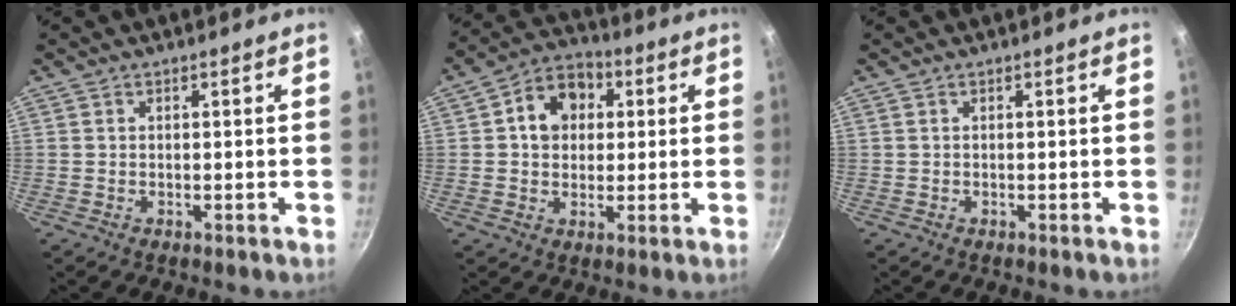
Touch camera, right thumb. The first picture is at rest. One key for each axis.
{"total": 10.1, "fx": 2.2, "fy": 8.2, "fz": 5.5, "tx": -0.052, "ty": 0.013, "tz": 0.020}
{"total": 0.0}